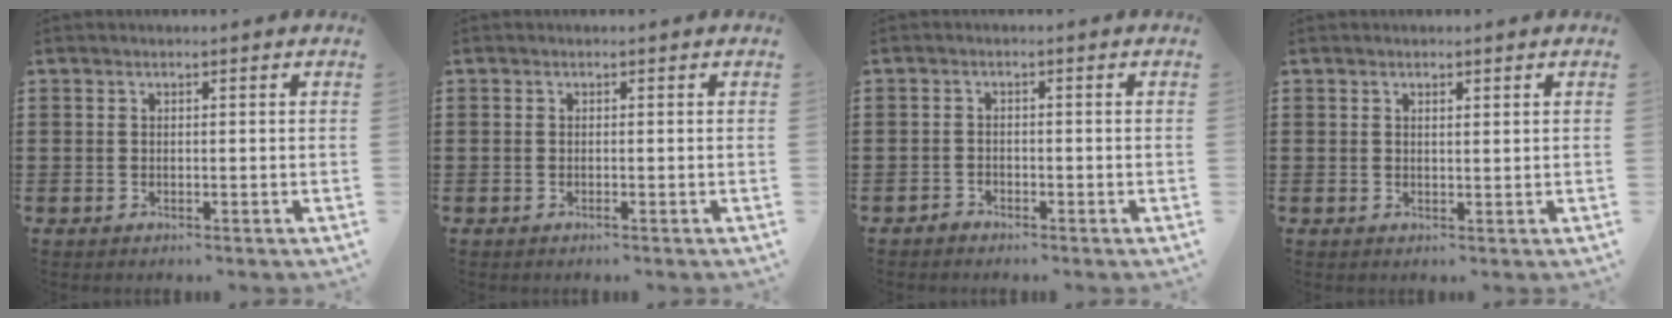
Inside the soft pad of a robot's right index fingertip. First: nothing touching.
{"total": 0.5, "force": [-0.3, -0.1, 0.5], "torque": [-0.007, -0.003, -0.005]}
{"total": 1.2, "force": [-1.1, 0.5, 0.0], "torque": [-0.005, 0.001, -0.023]}
{"total": 0.7, "force": [0.4, 0.2, 0.5], "torque": [-0.011, 0.002, 0.007]}